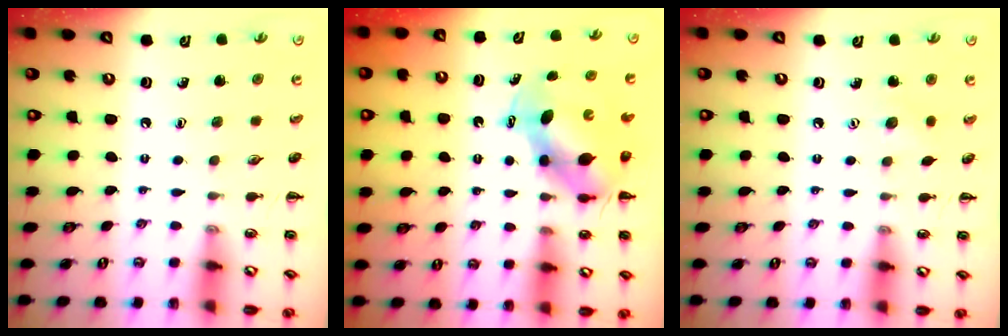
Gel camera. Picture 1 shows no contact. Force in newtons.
{"total": 6.6, "press": 6.5, "slide": 1.2}
{"total": 3.4, "press": 3.3, "slide": 0.8}